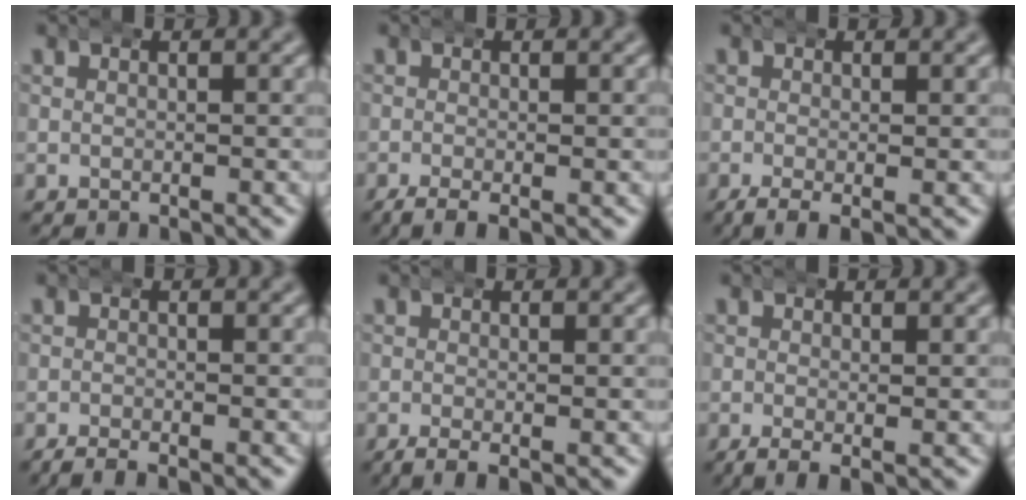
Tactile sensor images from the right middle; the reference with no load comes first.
{"total": 2.3, "force": [-1.7, 0.5, 1.5], "torque": [-0.028, -0.007, -0.026]}
{"total": 2.4, "force": [-1.5, 0.6, 1.7], "torque": [-0.032, -0.009, -0.022]}
{"total": 1.5, "force": [-1.4, 0.1, 0.5], "torque": [-0.012, -0.004, -0.024]}
{"total": 2.1, "force": [-1.4, 0.4, 1.5], "torque": [-0.027, -0.005, -0.022]}
{"total": 2.0, "force": [-1.2, 0.5, 1.6], "torque": [-0.031, -0.008, -0.017]}